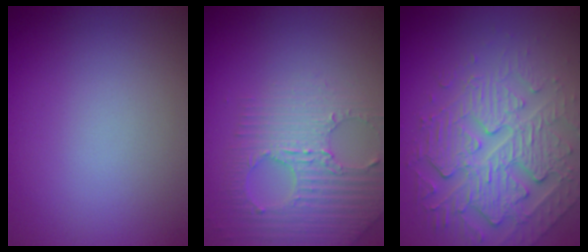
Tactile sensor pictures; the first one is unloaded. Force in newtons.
{"total": 3.1, "press": 3.0, "slide": 0.6}
{"total": 6.0, "press": 4.8, "slide": 3.7}